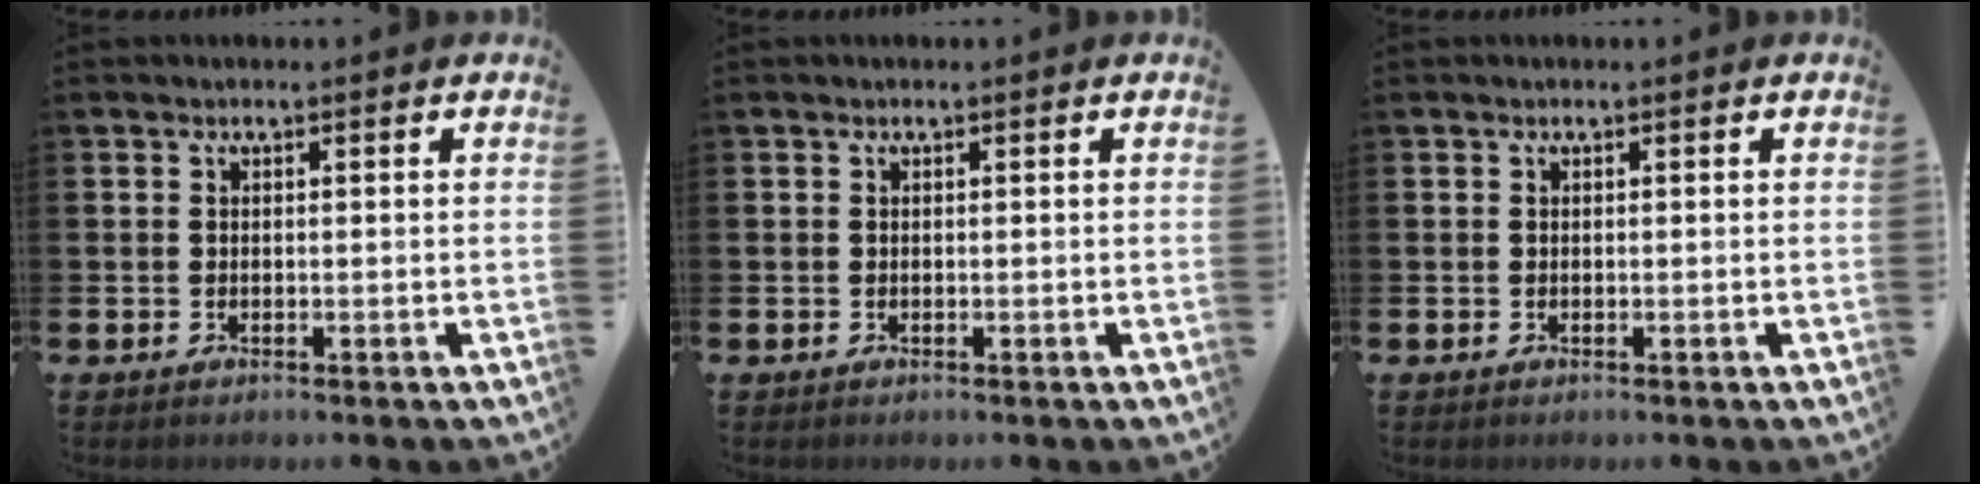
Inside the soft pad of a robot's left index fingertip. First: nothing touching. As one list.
[{"total": 0.0}, {"total": 0.0}]